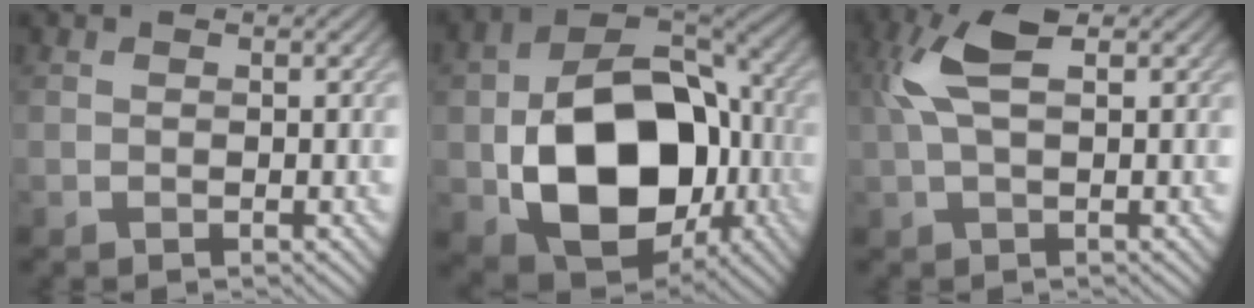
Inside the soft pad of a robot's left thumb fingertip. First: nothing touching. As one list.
[{"total": 17.5, "force": [-3.6, 12.1, 12.1], "torque": [-0.210, -0.031, -0.059]}, {"total": 6.1, "force": [1.8, 2.4, 5.3], "torque": [-0.125, 0.013, 0.028]}]